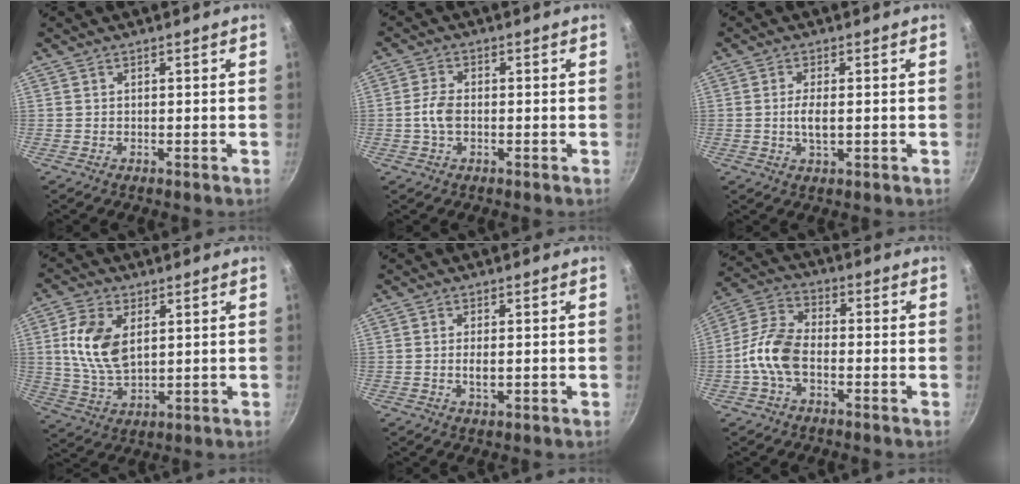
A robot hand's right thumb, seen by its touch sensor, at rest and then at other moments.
{"total": 4.1, "force": [-0.7, 2.5, 3.2], "torque": [-0.068, 0.014, -0.018]}
{"total": 3.9, "force": [-0.2, 1.4, 3.6], "torque": [-0.076, -0.002, -0.007]}
{"total": 11.4, "force": [2.8, 6.7, 8.8], "torque": [-0.166, -0.014, 0.058]}
{"total": 2.6, "force": [-0.1, 1.0, 2.4], "torque": [-0.048, -0.003, -0.002]}
{"total": 8.5, "force": [-1.9, 5.1, 6.5], "torque": [-0.124, 0.034, -0.048]}